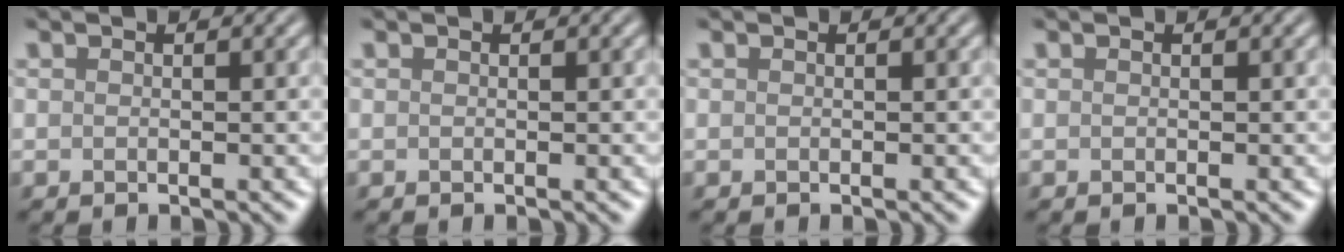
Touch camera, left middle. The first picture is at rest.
{"total": 0.0}
{"total": 0.0}
{"total": 0.0}